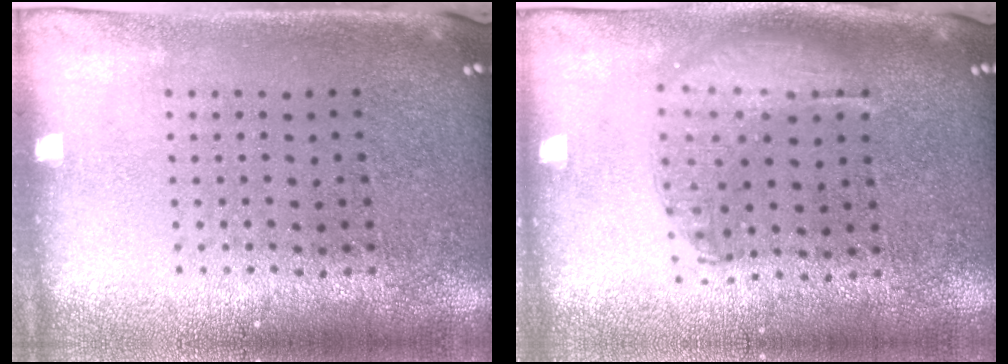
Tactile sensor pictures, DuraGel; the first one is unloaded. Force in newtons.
{"total": 1.3, "press": 1.2, "slide": 0.4}